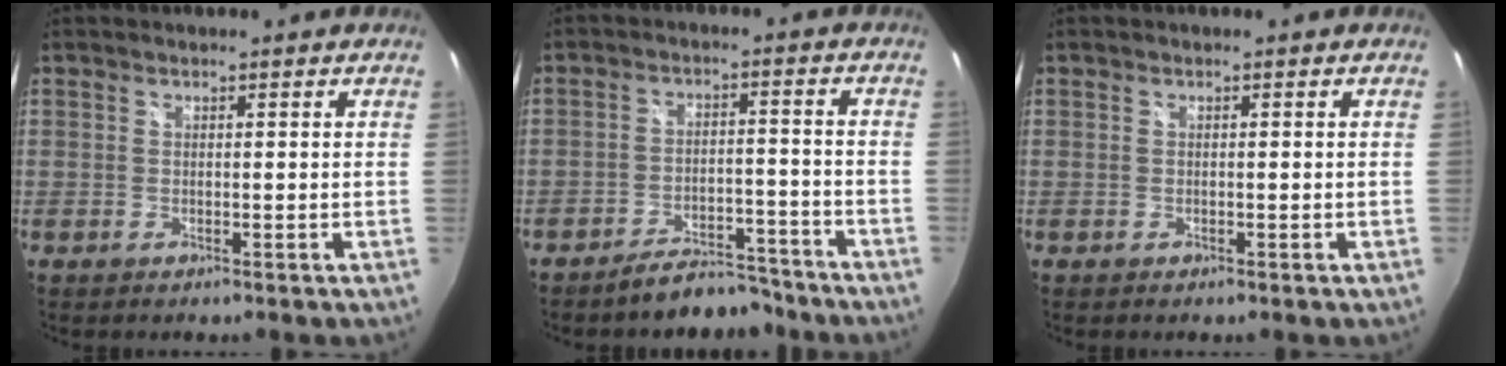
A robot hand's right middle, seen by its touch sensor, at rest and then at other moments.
{"total": 8.4, "force": [-7.7, 2.6, 2.2], "torque": [-0.049, 0.016, -0.100]}
{"total": 0.5, "force": [-0.3, 0.3, 0.3], "torque": [-0.002, -0.003, -0.007]}